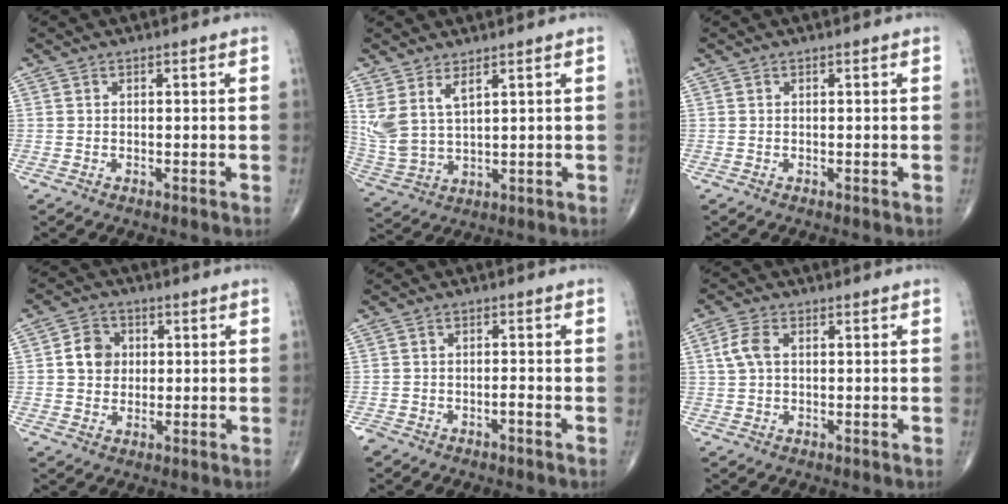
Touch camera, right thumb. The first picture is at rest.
{"total": 7.9, "force": [4.1, 3.3, 5.8], "torque": [-0.127, -0.018, 0.095]}
{"total": 0.0}
{"total": 6.0, "force": [0.8, 5.2, 3.0], "torque": [-0.029, 0.005, 0.008]}
{"total": 2.1, "force": [-1.7, 0.8, 0.8], "torque": [-0.014, 0.015, -0.028]}
{"total": 4.2, "force": [0.7, 2.5, 3.3], "torque": [-0.079, 0.010, 0.013]}